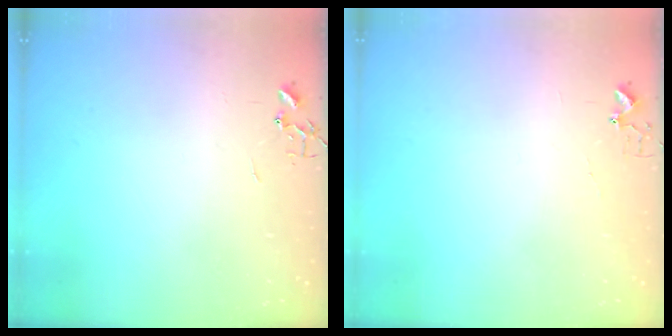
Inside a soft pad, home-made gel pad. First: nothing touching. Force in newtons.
{"total": 3.4, "press": 3.4, "slide": 0.5}